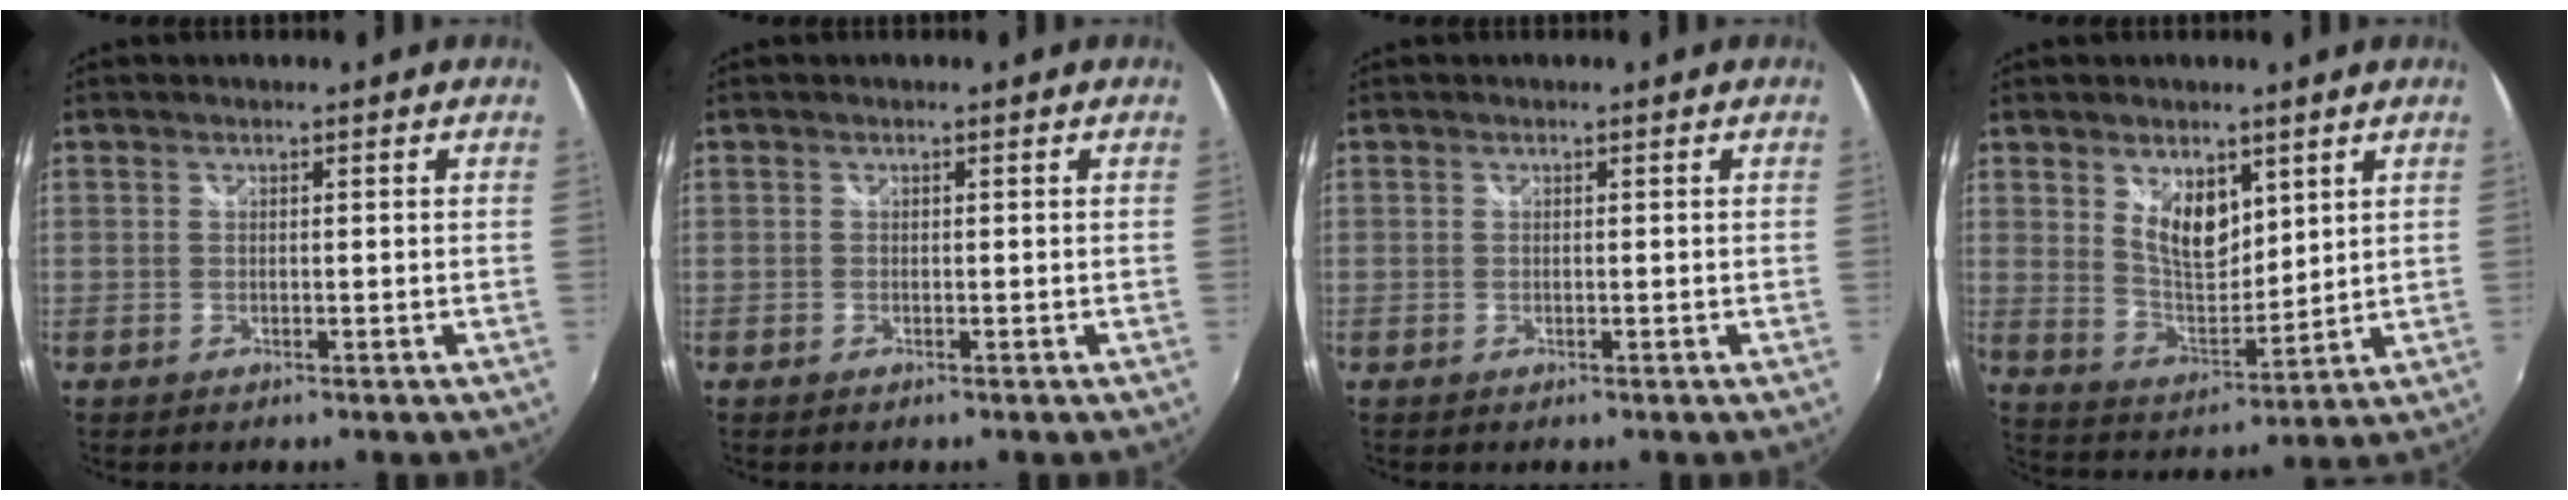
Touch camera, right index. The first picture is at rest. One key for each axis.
{"total": 0.0}
{"total": 0.0}
{"total": 8.7, "fx": 4.2, "fy": 4.6, "fz": 6.0, "tx": -0.099, "ty": -0.004, "tz": 0.084}